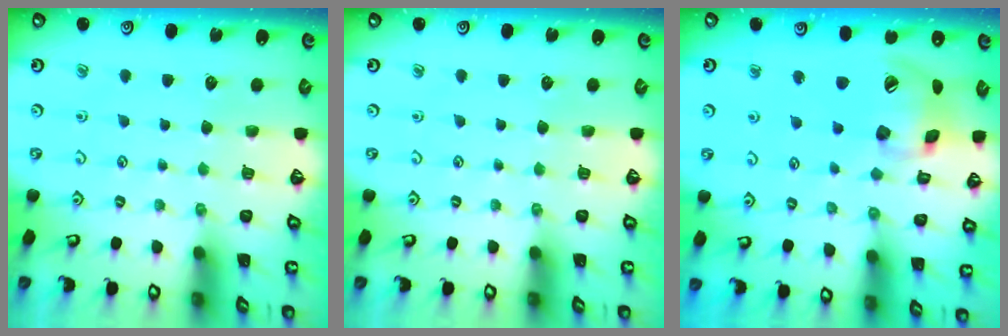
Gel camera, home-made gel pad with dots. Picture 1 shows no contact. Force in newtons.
{"total": 0.0}
{"total": 16.7, "press": 16.5, "slide": 2.5}